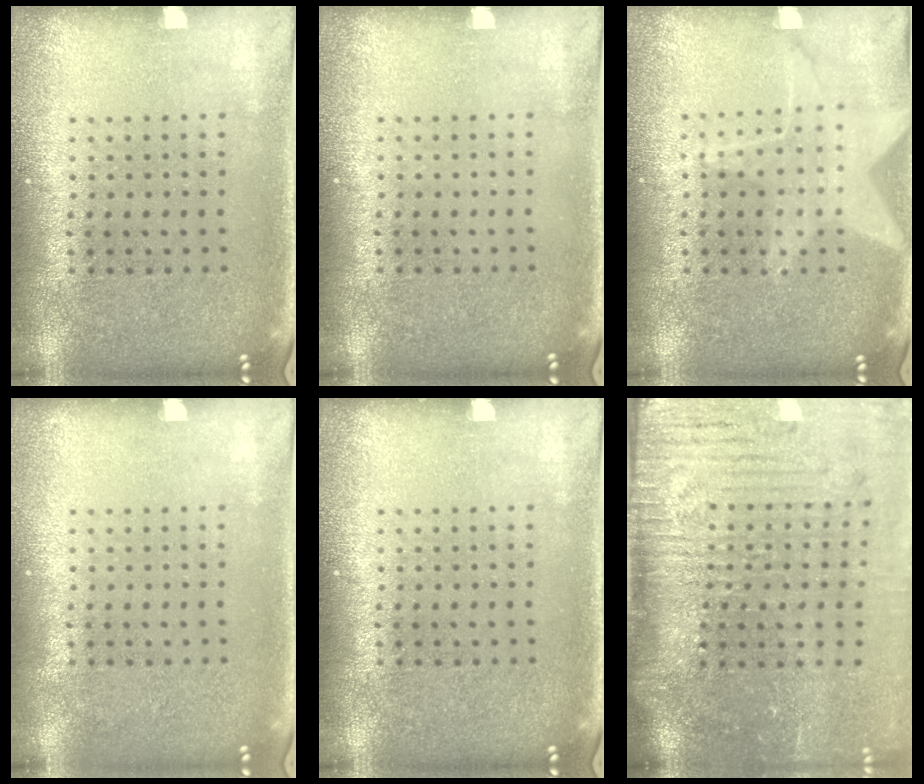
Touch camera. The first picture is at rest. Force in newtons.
{"total": 0.0}
{"total": 1.4, "press": 1.4, "slide": 0.1}
{"total": 0.0}
{"total": 0.0}
{"total": 5.2, "press": 4.3, "slide": 2.9}